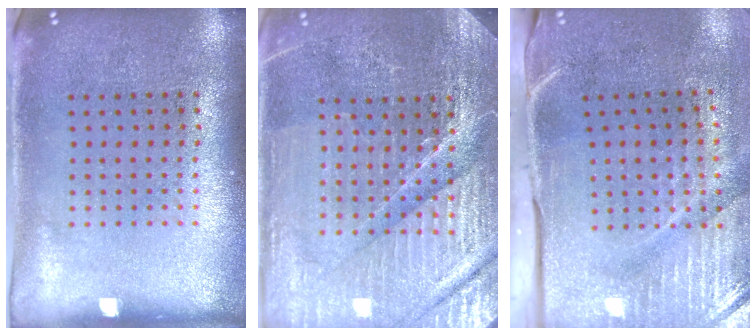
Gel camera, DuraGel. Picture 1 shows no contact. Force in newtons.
{"total": 4.8, "press": 4.5, "slide": 1.6}
{"total": 4.9, "press": 4.0, "slide": 2.8}